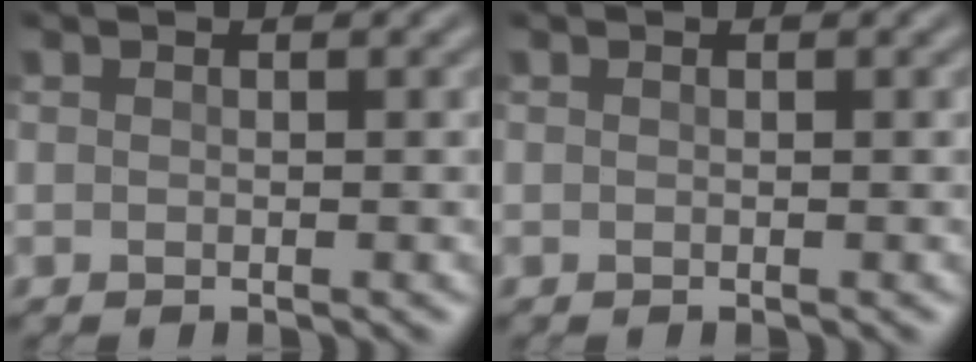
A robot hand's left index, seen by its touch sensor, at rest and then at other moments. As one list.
[{"total": 0.0}]